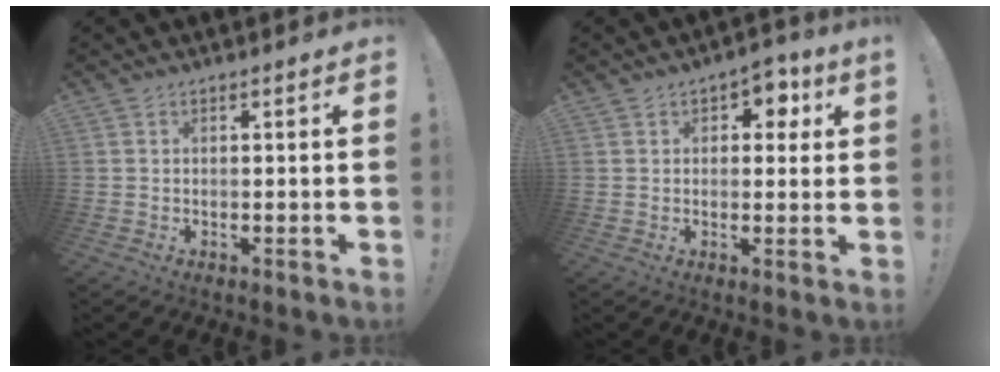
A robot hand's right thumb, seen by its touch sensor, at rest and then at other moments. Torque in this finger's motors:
{"motor_torque": [0.01, 0.02, 0.18, 0.46, 0.01]}